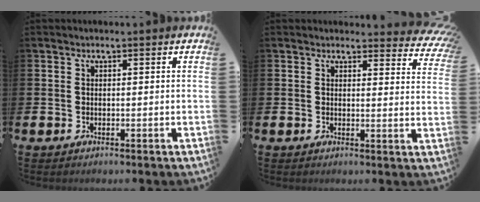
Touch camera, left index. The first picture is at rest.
{"total": 2.6, "force": [2.4, 0.9, 0.2], "torque": [0.006, -0.020, 0.037]}